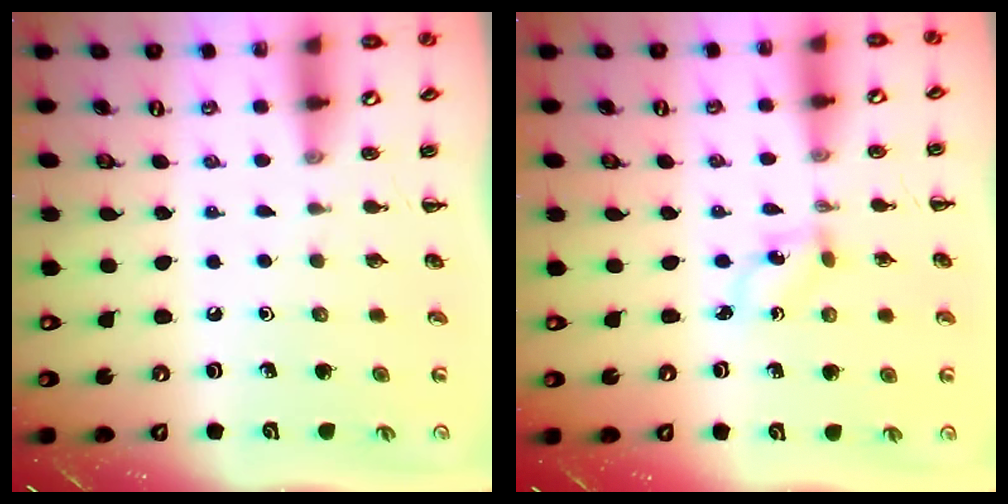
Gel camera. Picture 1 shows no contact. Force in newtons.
{"total": 1.7, "press": 1.5, "slide": 0.8}